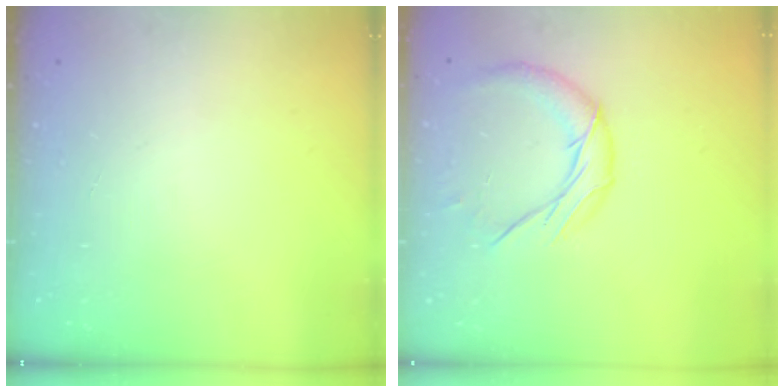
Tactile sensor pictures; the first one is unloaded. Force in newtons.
{"total": 10.2, "press": 10.2, "slide": 0.5}